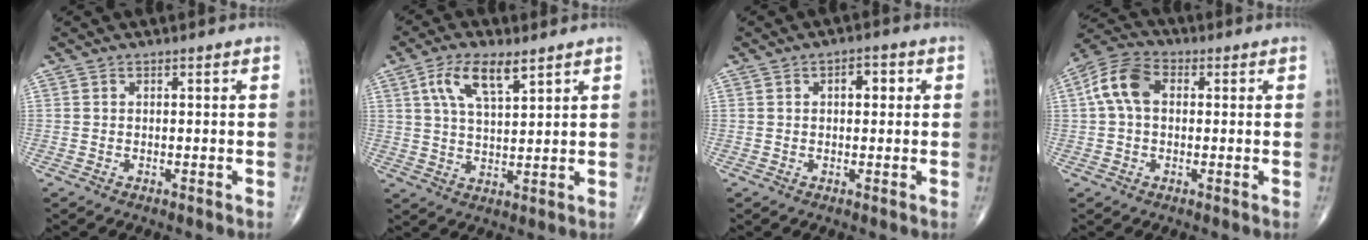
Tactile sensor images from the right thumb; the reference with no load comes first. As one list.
[{"total": 8.8, "force": [4.5, 3.3, 6.7], "torque": [-0.120, -0.014, 0.086]}, {"total": 3.4, "force": [0.8, 1.9, 2.7], "torque": [-0.029, 0.007, 0.007]}, {"total": 8.6, "force": [1.2, 5.7, 6.4], "torque": [-0.130, 0.028, 0.015]}]